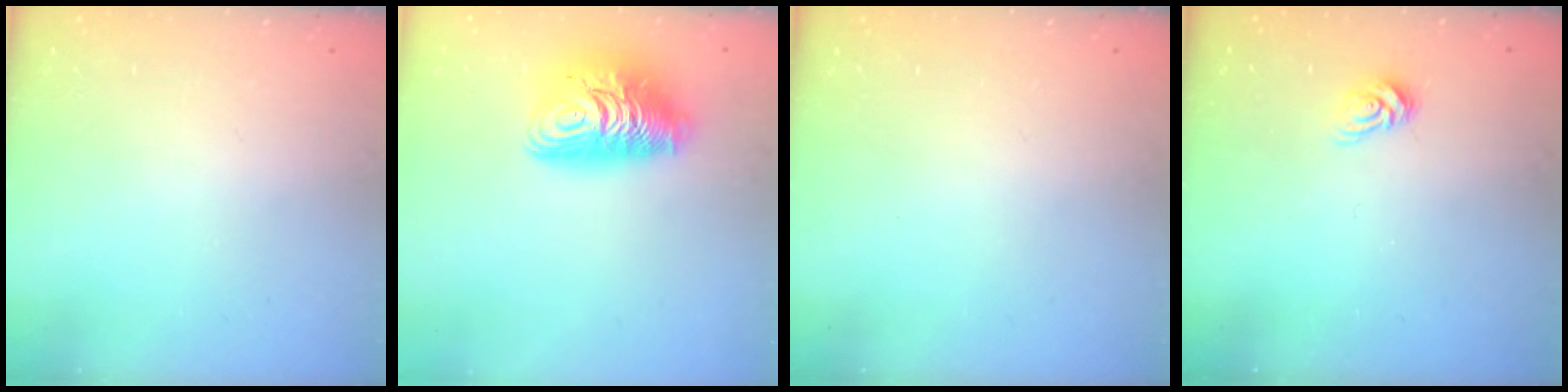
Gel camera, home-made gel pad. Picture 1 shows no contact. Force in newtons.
{"total": 14.1, "press": 14.0, "slide": 1.2}
{"total": 0.0}
{"total": 5.8, "press": 5.8, "slide": 0.4}